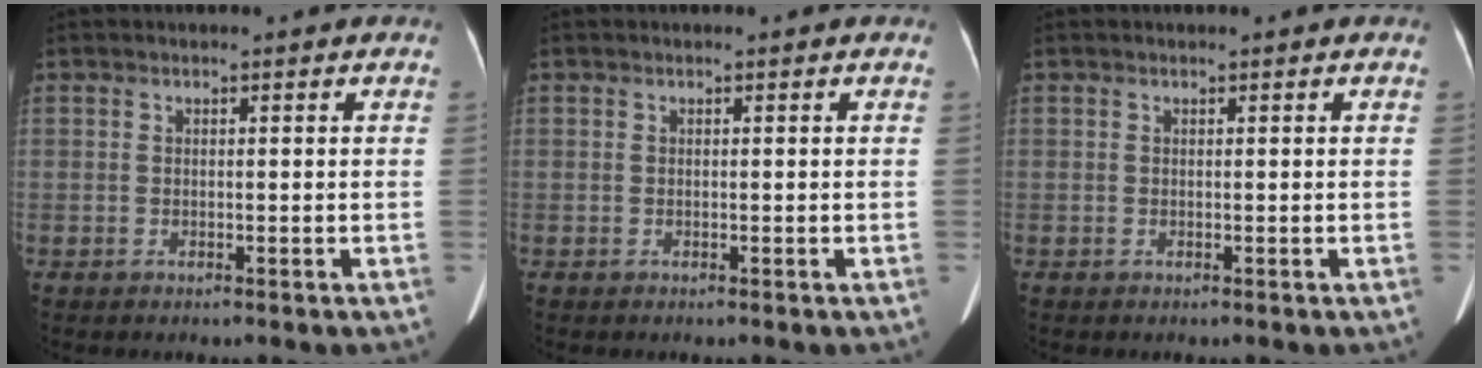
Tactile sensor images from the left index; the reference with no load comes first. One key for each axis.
{"total": 0.0}
{"total": 0.0}